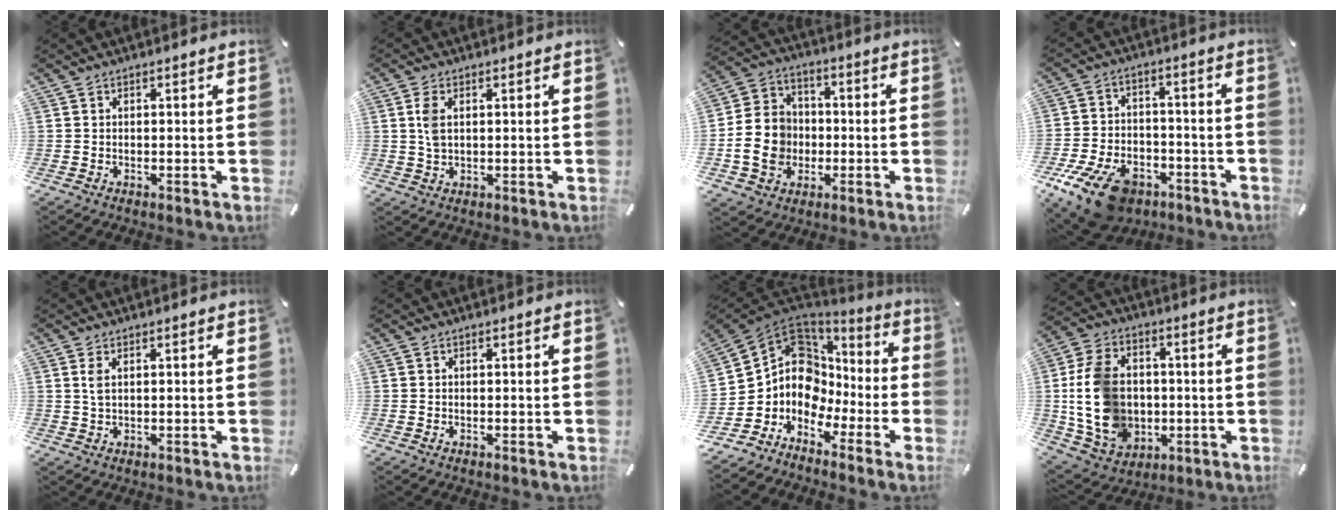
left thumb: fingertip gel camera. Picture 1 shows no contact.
{"total": 3.9, "force": [0.8, 2.1, 3.1], "torque": [-0.082, 0.002, 0.008]}
{"total": 11.6, "force": [-2.9, 10.3, 4.4], "torque": [-0.100, 0.031, -0.049]}
{"total": 15.2, "force": [-9.2, 8.5, 8.5], "torque": [-0.155, 0.062, -0.153]}
{"total": 2.3, "force": [0.7, 0.8, 2.1], "torque": [-0.043, 0.005, 0.011]}
{"total": 0.0}
{"total": 9.5, "force": [-0.4, 8.8, 3.5], "torque": [-0.093, -0.028, -0.005]}
{"total": 15.9, "force": [-0.7, 12.8, 9.5], "torque": [-0.218, 0.014, -0.009]}